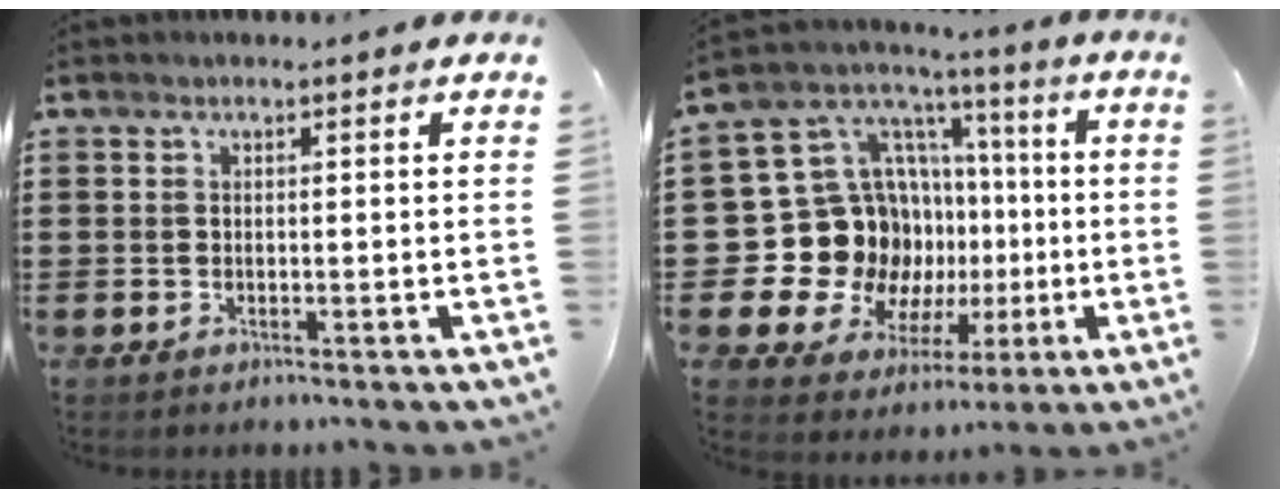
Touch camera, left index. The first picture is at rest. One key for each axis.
{"total": 19.2, "fx": -2.0, "fy": 17.4, "fz": 8.0, "tx": -0.190, "ty": -0.034, "tz": 0.016}